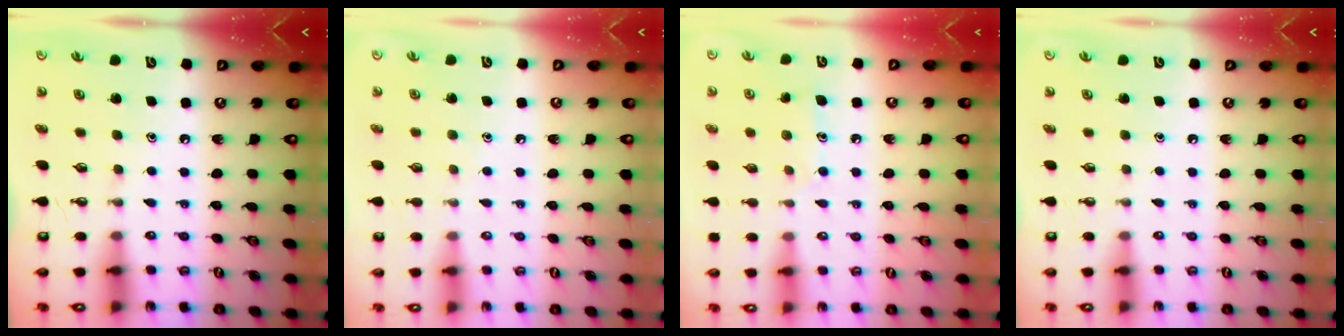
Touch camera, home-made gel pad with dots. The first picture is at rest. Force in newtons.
{"total": 2.7, "press": 2.6, "slide": 0.3}
{"total": 6.8, "press": 6.8, "slide": 0.2}
{"total": 0.0}